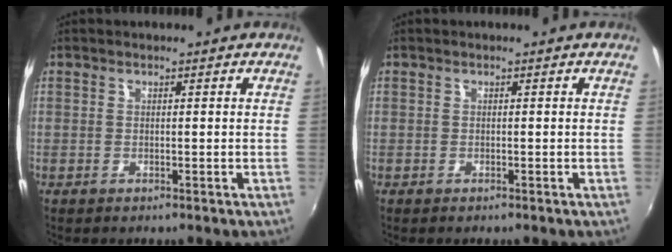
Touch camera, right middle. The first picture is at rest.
{"total": 0.0}